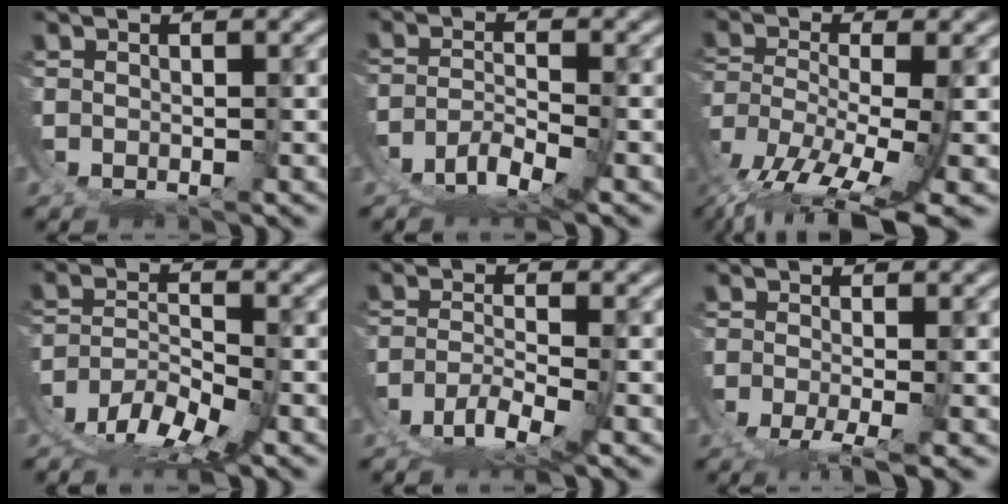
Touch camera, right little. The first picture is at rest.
{"total": 5.3, "force": [-3.4, 2.3, 3.4], "torque": [-0.044, -0.011, -0.055]}
{"total": 9.3, "force": [-4.6, 4.0, 7.1], "torque": [-0.151, -0.058, -0.048]}
{"total": 6.8, "force": [-3.0, 4.2, 4.3], "torque": [-0.071, -0.016, -0.059]}
{"total": 4.4, "force": [-2.7, 0.8, 3.5], "torque": [-0.046, -0.012, -0.038]}
{"total": 3.6, "force": [-2.3, -0.4, 2.7], "torque": [-0.032, -0.012, -0.033]}